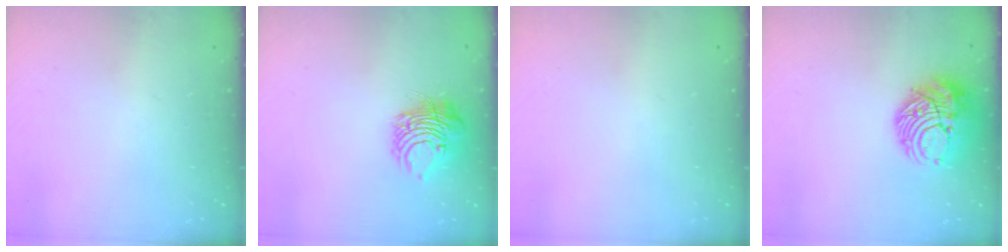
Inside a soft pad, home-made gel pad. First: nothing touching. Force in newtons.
{"total": 8.7, "press": 8.6, "slide": 1.2}
{"total": 0.0}
{"total": 12.2, "press": 12.1, "slide": 1.0}